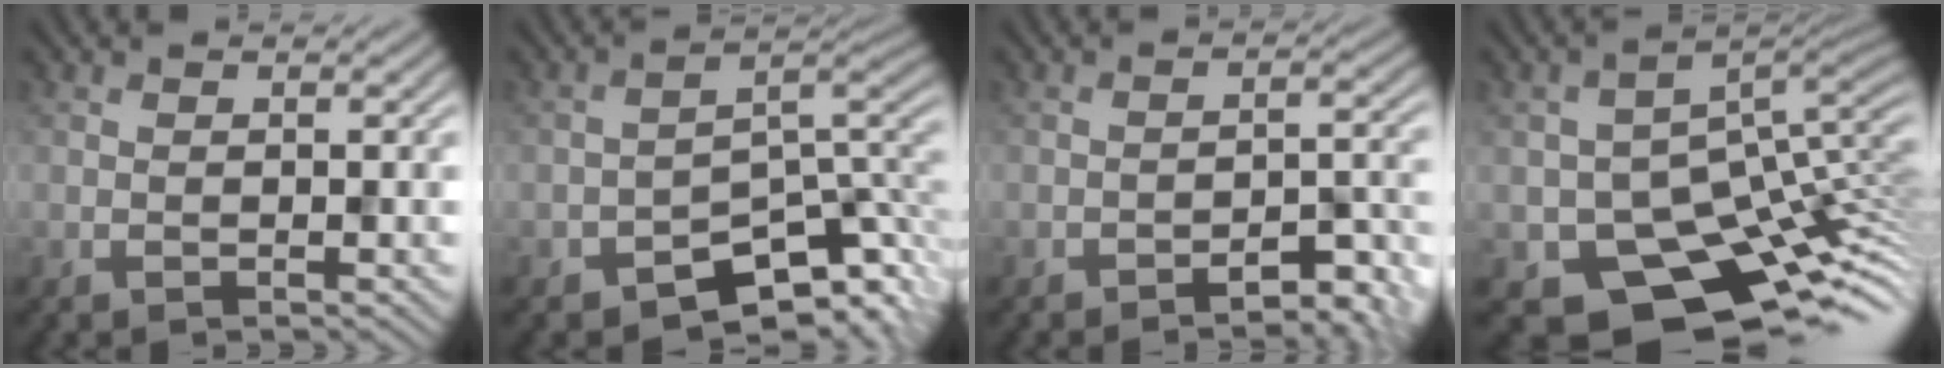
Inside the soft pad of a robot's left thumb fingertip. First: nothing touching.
{"total": 7.5, "force": [-6.1, 3.3, 3.0], "torque": [-0.024, -0.014, -0.106]}
{"total": 4.5, "force": [-4.0, 0.4, 2.1], "torque": [-0.026, 0.014, -0.053]}
{"total": 11.4, "force": [-5.4, 7.3, 6.8], "torque": [-0.105, -0.041, -0.068]}